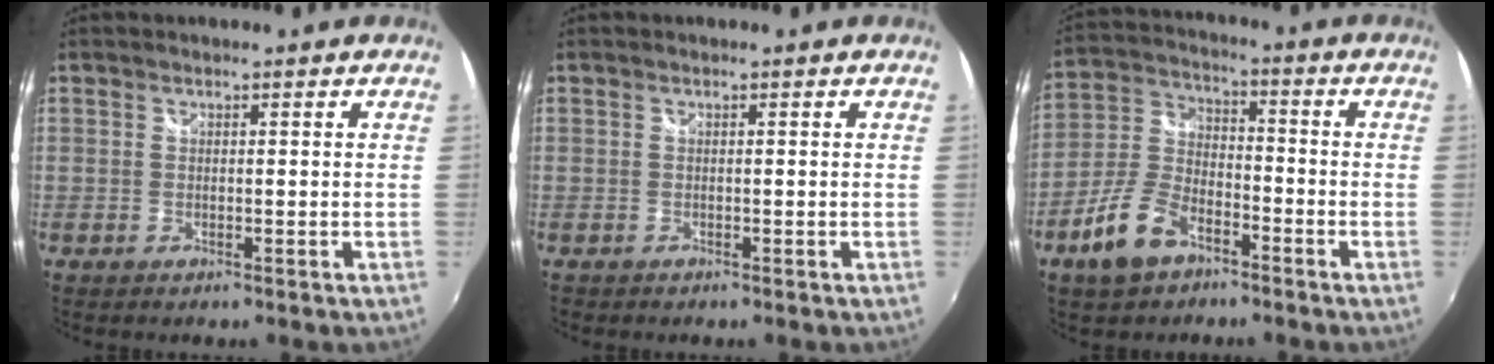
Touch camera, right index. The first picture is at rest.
{"total": 0.6, "force": [-0.4, 0.4, -0.1], "torque": [-0.001, -0.001, -0.009]}
{"total": 10.8, "force": [-6.6, 5.6, 6.5], "torque": [-0.149, 0.007, -0.124]}